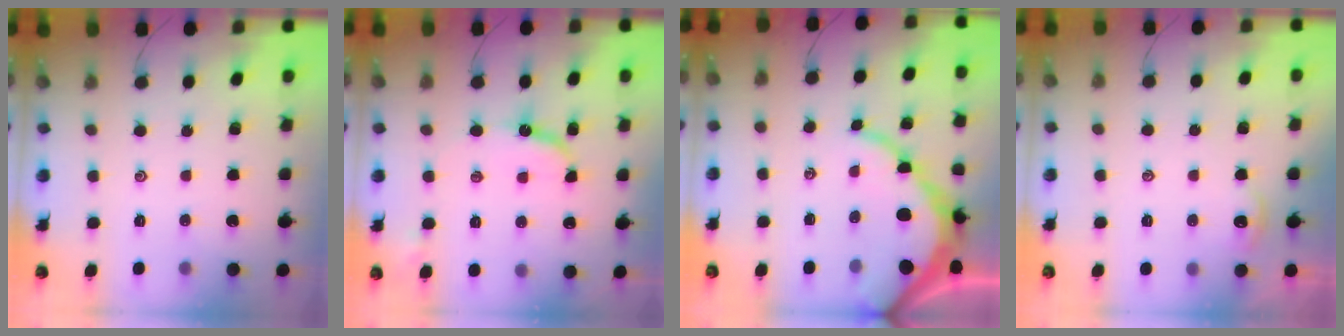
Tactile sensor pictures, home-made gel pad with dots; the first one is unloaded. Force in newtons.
{"total": 8.0, "press": 7.9, "slide": 0.4}
{"total": 10.1, "press": 10.0, "slide": 0.9}
{"total": 2.4, "press": 2.3, "slide": 0.4}